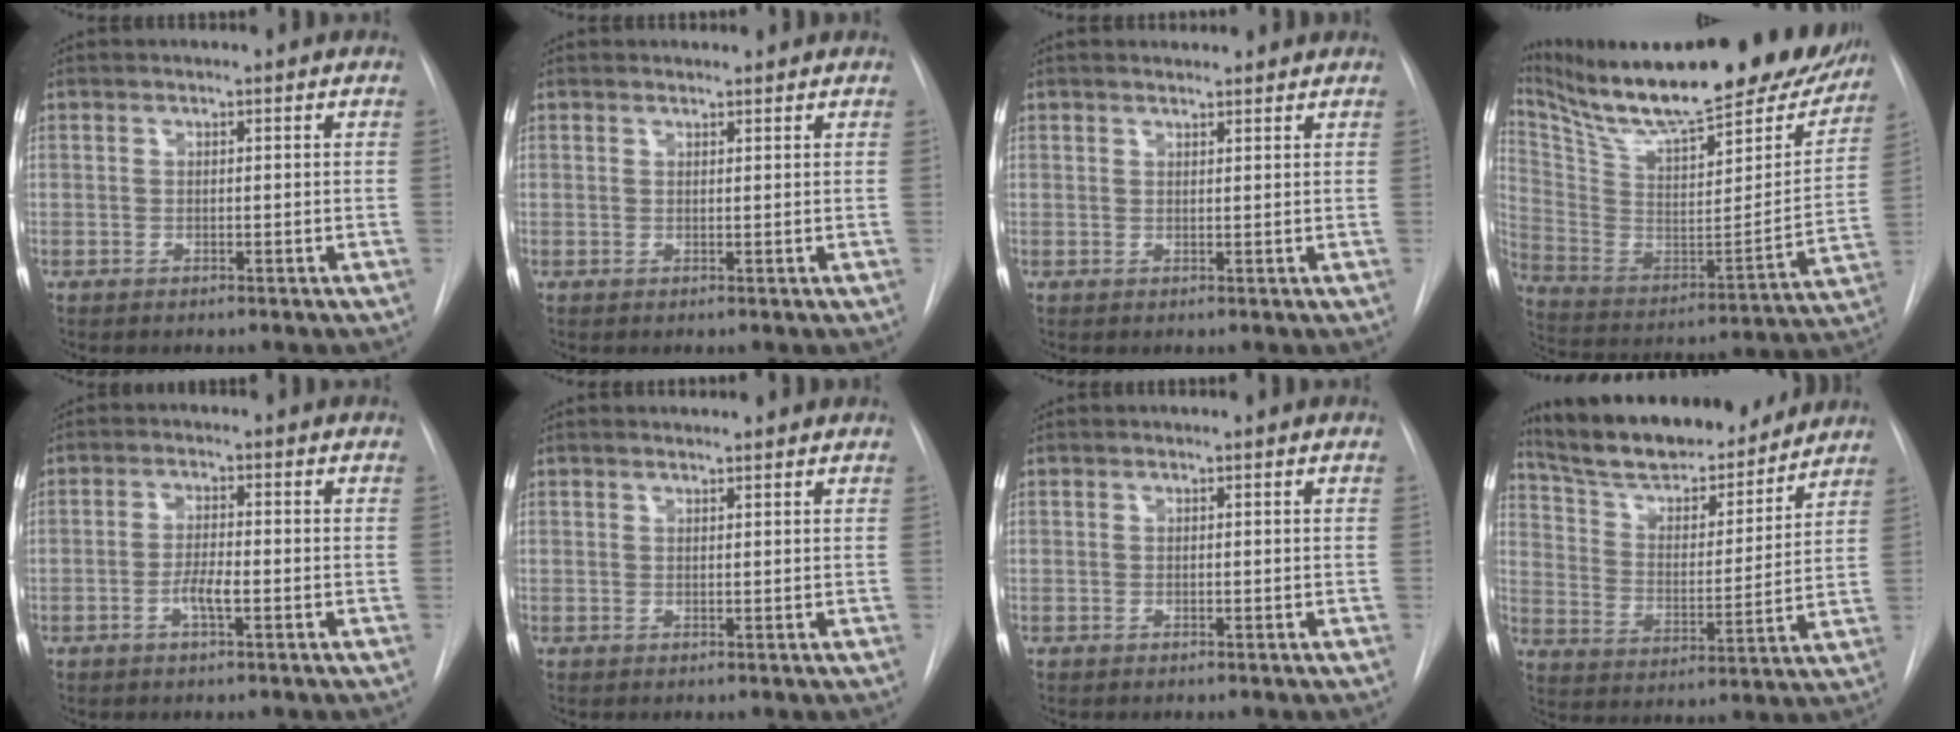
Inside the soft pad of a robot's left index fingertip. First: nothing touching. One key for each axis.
{"total": 0.5, "fx": 0.5, "fy": 0.2, "fz": -0.1, "tx": -0.006, "ty": 0.002, "tz": 0.008}
{"total": 3.3, "fx": 3.1, "fy": 0.8, "fz": 1.0, "tx": -0.017, "ty": 0.021, "tz": 0.038}
{"total": 32.7, "fx": 26.9, "fy": 7.6, "fz": 16.9, "tx": -0.302, "ty": -0.044, "tz": 0.390}
{"total": 3.2, "fx": -1.6, "fy": 0.5, "fz": 2.7, "tx": -0.053, "ty": -0.004, "tz": -0.030}
{"total": 1.8, "fx": 1.7, "fy": 0.2, "fz": 0.5, "tx": -0.013, "ty": 0.012, "tz": 0.022}
{"total": 0.0}
{"total": 19.9, "fx": 17.7, "fy": 4.6, "fz": 7.8, "tx": -0.126, "ty": -0.001, "tz": 0.277}